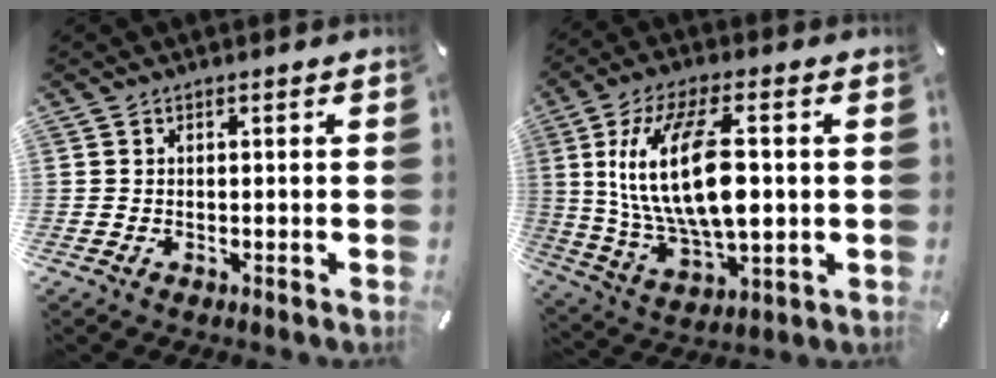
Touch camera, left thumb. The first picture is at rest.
{"total": 19.7, "force": [2.9, 8.6, 17.4], "torque": [-0.360, -0.007, 0.042]}